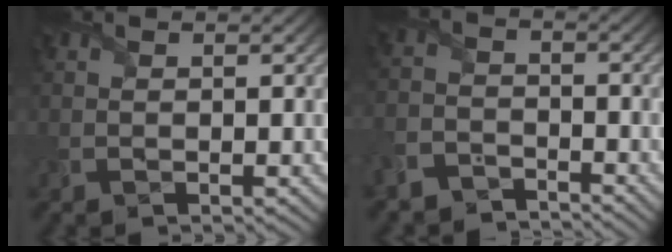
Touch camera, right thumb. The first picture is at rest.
{"total": 4.7, "force": [-4.4, 1.6, 0.9], "torque": [-0.021, -0.005, -0.097]}